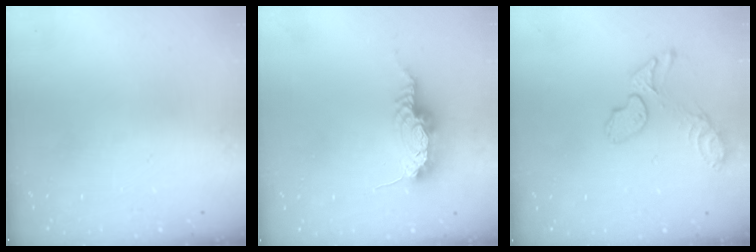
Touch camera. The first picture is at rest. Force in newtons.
{"total": 14.5, "press": 10.5, "slide": 10.0}
{"total": 9.2, "press": 9.1, "slide": 1.4}